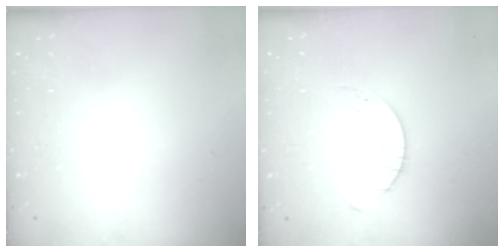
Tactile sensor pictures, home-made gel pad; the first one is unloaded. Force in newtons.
{"total": 1.7, "press": 1.7, "slide": 0.2}